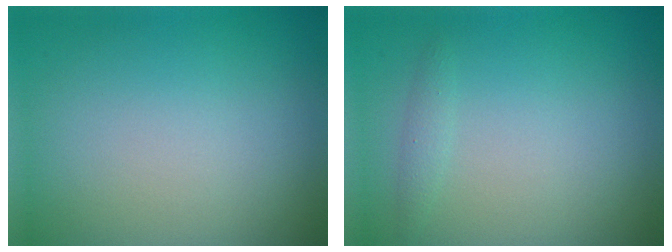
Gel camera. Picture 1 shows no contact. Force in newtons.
{"total": 0.8, "press": 0.8, "slide": 0.1}